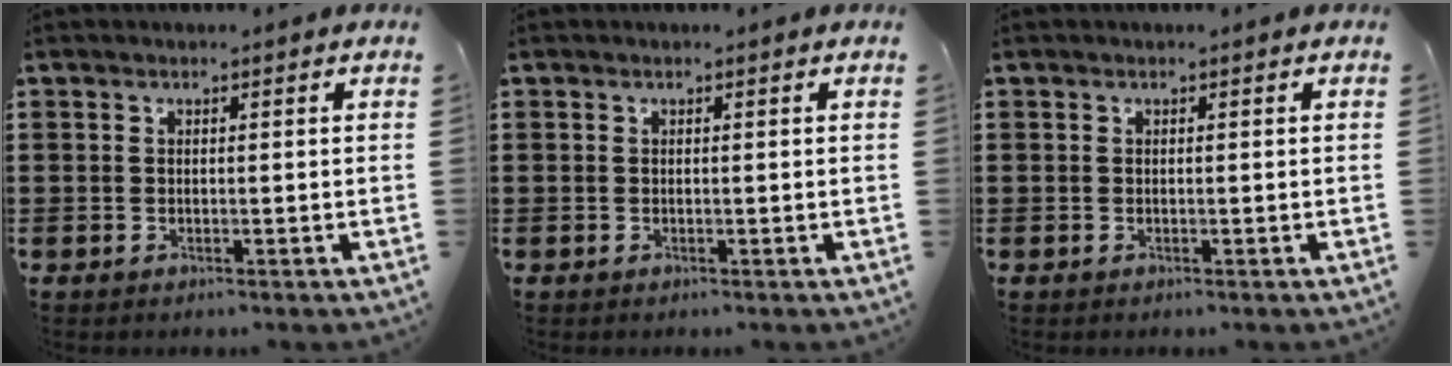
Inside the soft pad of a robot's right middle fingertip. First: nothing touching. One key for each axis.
{"total": 0.0}
{"total": 0.0}